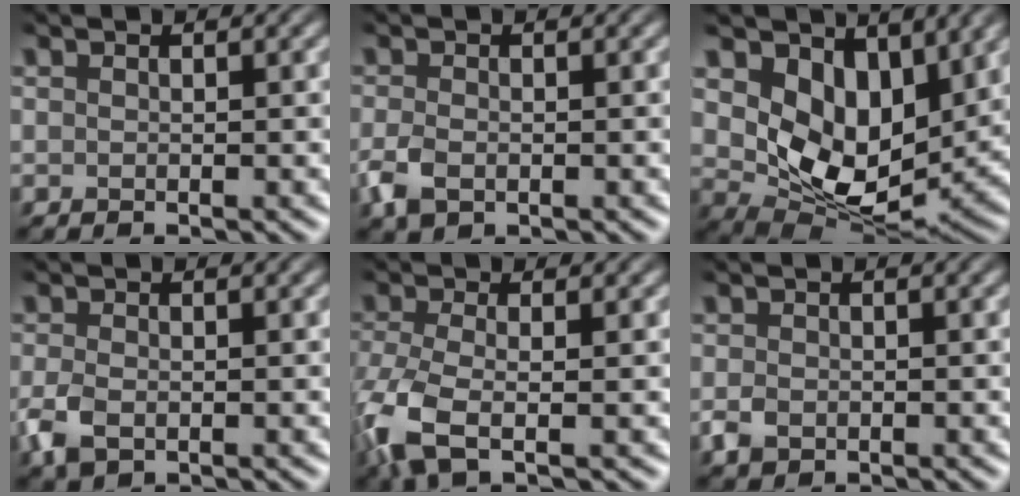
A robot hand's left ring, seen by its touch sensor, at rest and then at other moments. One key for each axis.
{"total": 2.4, "fx": -0.9, "fy": 1.5, "fz": 1.7, "tx": -0.040, "ty": -0.007, "tz": -0.020}
{"total": 7.6, "fx": 2.5, "fy": 5.1, "fz": 5.0, "tx": -0.092, "ty": -0.033, "tz": 0.048}
{"total": 2.8, "fx": -0.9, "fy": 1.7, "fz": 2.0, "tx": -0.050, "ty": -0.009, "tz": -0.020}
{"total": 5.1, "fx": -2.1, "fy": 1.8, "fz": 4.3, "tx": -0.108, "ty": -0.011, "tz": -0.052}
{"total": 1.5, "fx": -0.5, "fy": 1.1, "fz": 0.9, "tx": -0.018, "ty": -0.005, "tz": -0.010}